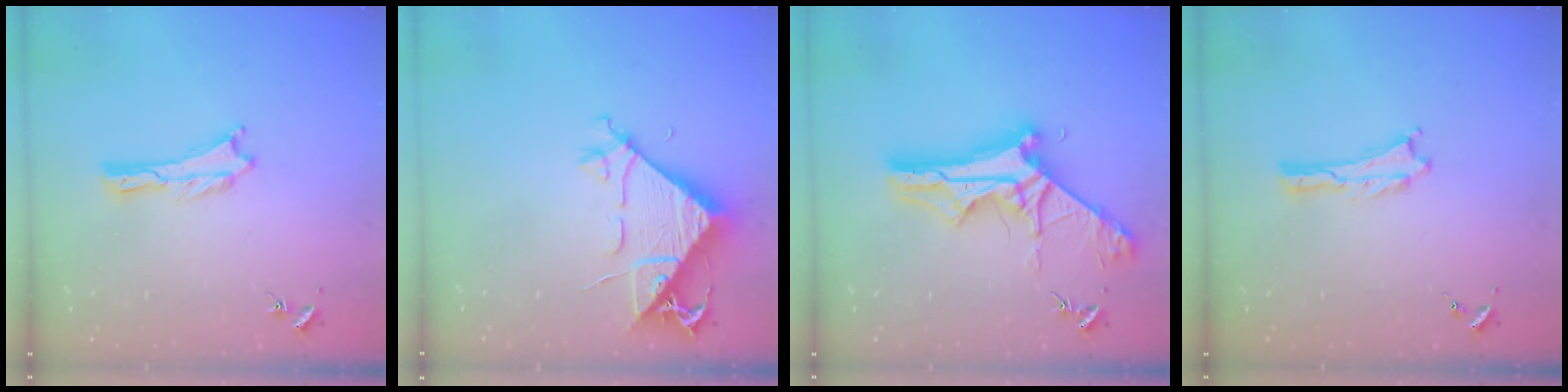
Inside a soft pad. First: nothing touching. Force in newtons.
{"total": 8.2, "press": 8.1, "slide": 1.2}
{"total": 9.4, "press": 9.4, "slide": 1.0}
{"total": 0.0}